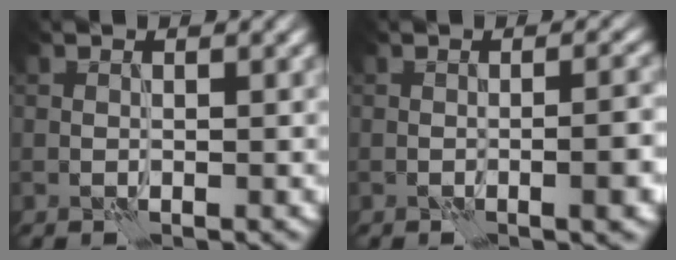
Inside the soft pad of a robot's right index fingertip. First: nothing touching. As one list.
[{"total": 3.6, "force": [-0.9, 1.0, 3.3], "torque": [-0.037, 0.004, -0.013]}]